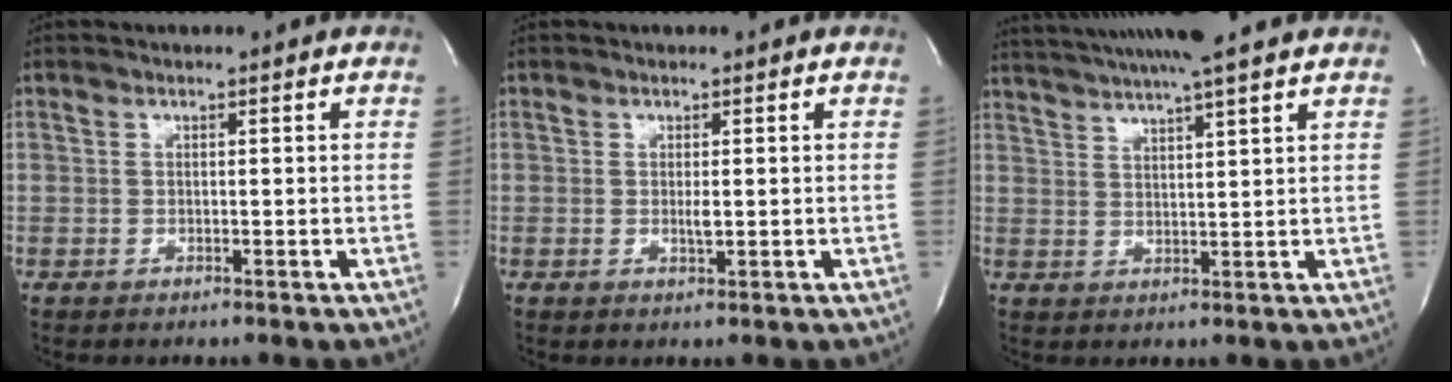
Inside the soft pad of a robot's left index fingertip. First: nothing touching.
{"total": 1.3, "force": [0.2, 0.2, 1.2], "torque": [-0.024, -0.003, 0.005]}
{"total": 12.6, "force": [11.0, -0.8, 6.1], "torque": [-0.114, 0.024, 0.161]}